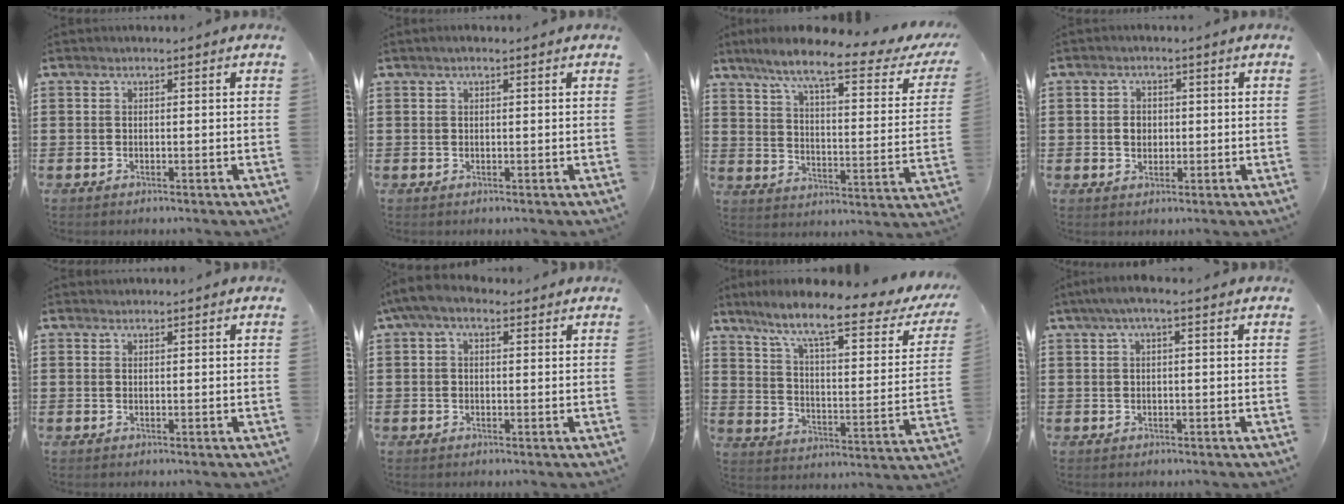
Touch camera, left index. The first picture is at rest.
{"total": 0.9, "force": [0.4, 0.1, 0.7], "torque": [-0.014, 0.002, 0.008]}
{"total": 9.2, "force": [6.8, 0.2, 6.2], "torque": [-0.137, -0.041, 0.105]}
{"total": 2.4, "force": [0.1, 1.9, 1.4], "torque": [-0.024, 0.002, -0.002]}
{"total": 0.6, "force": [0.6, 0.1, 0.1], "torque": [-0.004, 0.000, 0.013]}
{"total": 4.3, "force": [1.9, 1.9, 3.3], "torque": [-0.067, 0.010, 0.034]}
{"total": 10.0, "force": [7.5, 0.8, 6.6], "torque": [-0.138, -0.050, 0.115]}
{"total": 2.0, "force": [0.1, 0.2, 1.9], "torque": [-0.033, 0.001, 0.001]}